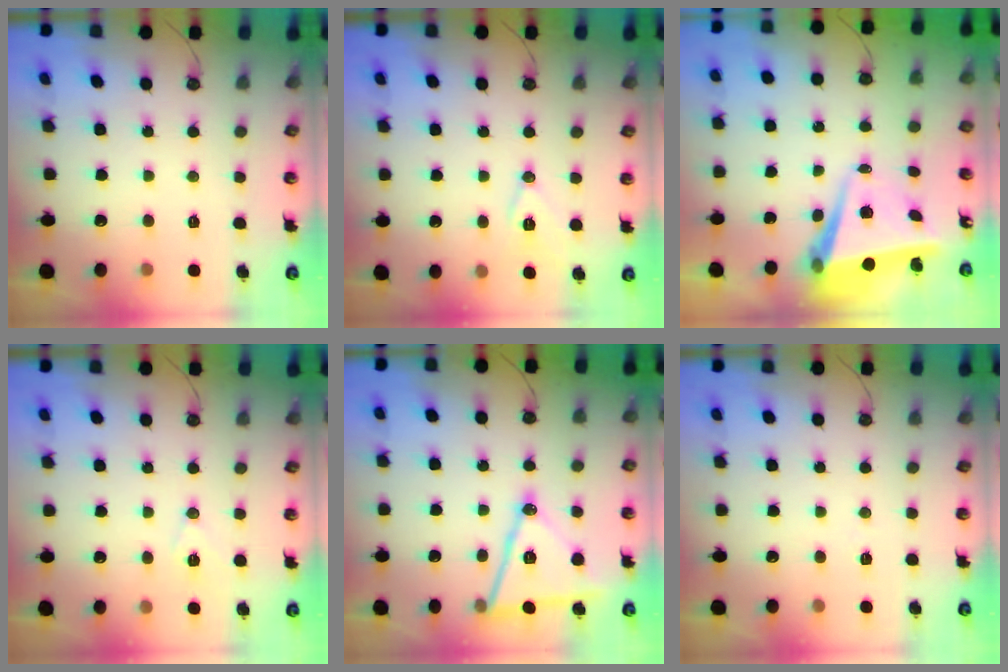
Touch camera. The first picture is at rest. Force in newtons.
{"total": 10.0, "press": 9.3, "slide": 3.6}
{"total": 8.3, "press": 8.3, "slide": 0.8}
{"total": 7.2, "press": 6.2, "slide": 3.7}
{"total": 15.5, "press": 15.0, "slide": 3.8}
{"total": 5.2, "press": 3.0, "slide": 4.3}